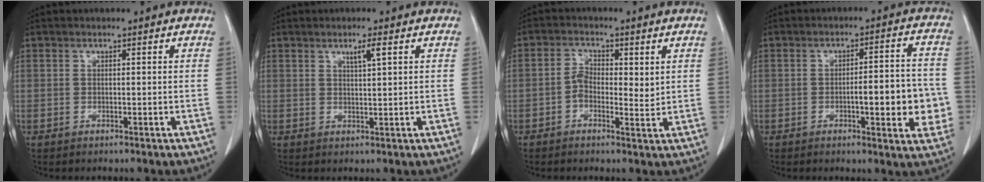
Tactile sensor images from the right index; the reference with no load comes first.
{"total": 2.3, "force": [1.2, 0.0, 1.9], "torque": [-0.036, -0.003, 0.022]}
{"total": 4.5, "force": [0.4, 2.4, 3.7], "torque": [-0.061, 0.006, 0.003]}
{"total": 9.9, "force": [-1.9, 2.4, 9.4], "torque": [-0.119, 0.013, -0.020]}